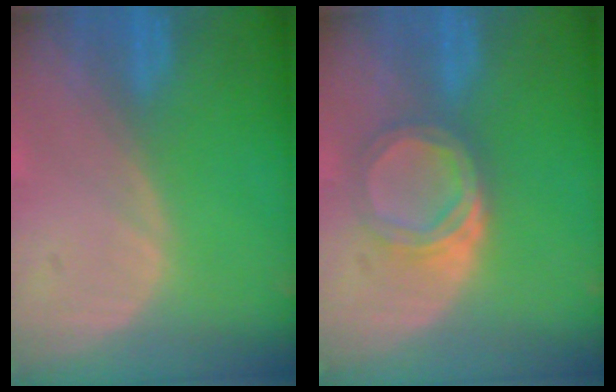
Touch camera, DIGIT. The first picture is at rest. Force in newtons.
{"total": 5.6, "press": 5.0, "slide": 2.6}